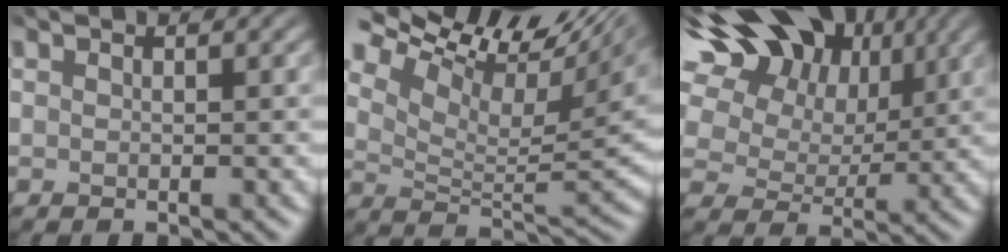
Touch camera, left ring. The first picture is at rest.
{"total": 12.7, "force": [7.1, 5.9, 8.7], "torque": [-0.171, 0.038, 0.123]}
{"total": 15.1, "force": [5.8, 10.8, 9.0], "torque": [-0.191, 0.057, 0.085]}